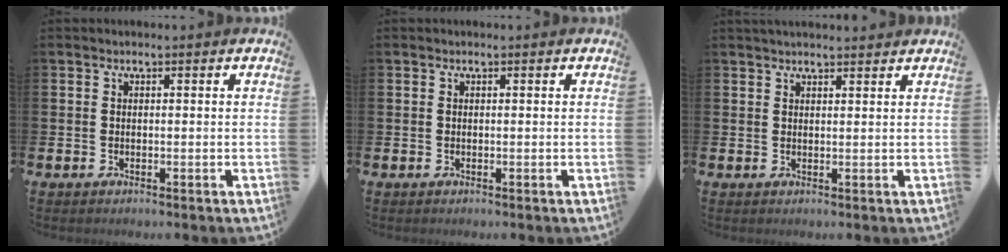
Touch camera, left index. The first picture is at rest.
{"total": 0.0}
{"total": 2.0, "force": [2.0, 0.2, 0.3], "torque": [0.004, -0.011, 0.033]}